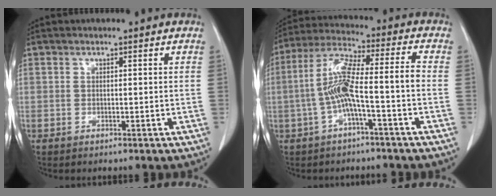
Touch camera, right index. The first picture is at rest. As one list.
[{"total": 9.9, "force": [-2.4, 0.8, 9.6], "torque": [-0.195, 0.030, -0.047]}]